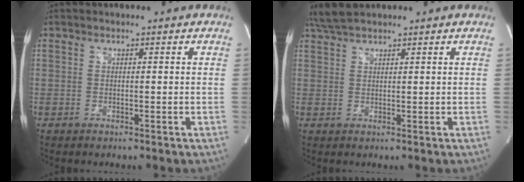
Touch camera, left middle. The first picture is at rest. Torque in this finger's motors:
{"motor_torque": [0.30, -0.17, -0.02, 0.01]}